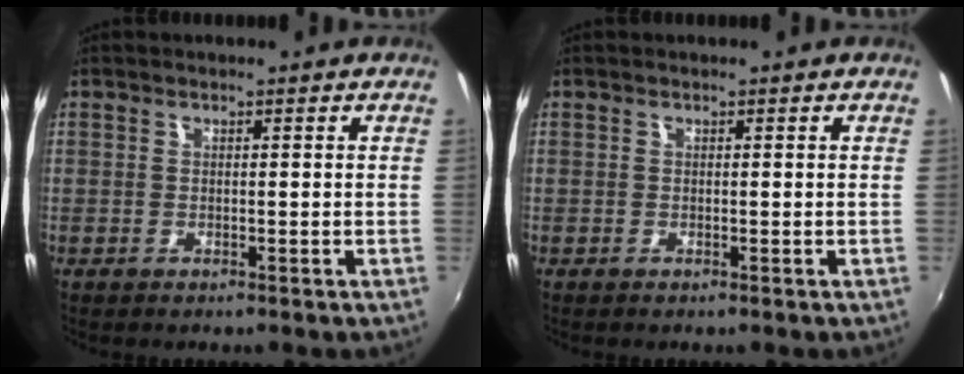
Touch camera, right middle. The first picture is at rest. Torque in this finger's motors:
{"motor_torque": [0.03, -0.15, 0.00, 0.00]}